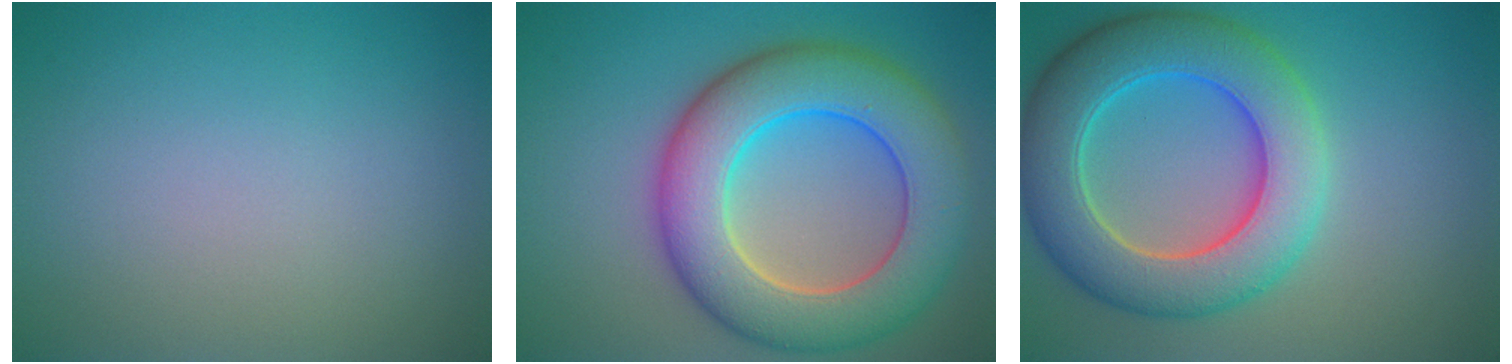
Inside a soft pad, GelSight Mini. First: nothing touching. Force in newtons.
{"total": 10.9, "press": 10.9, "slide": 0.4}
{"total": 9.4, "press": 9.4, "slide": 0.3}